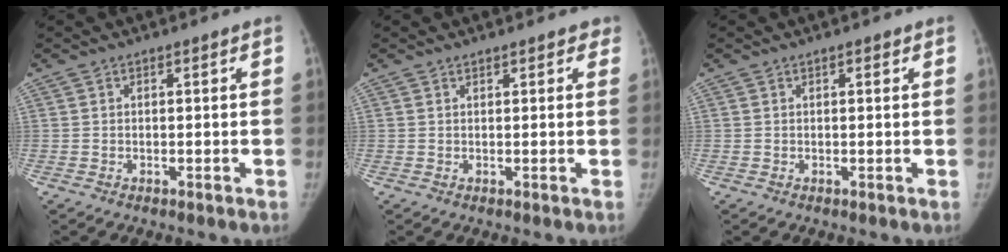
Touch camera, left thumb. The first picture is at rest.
{"total": 2.1, "force": [1.6, 1.1, 0.7], "torque": [0.014, -0.003, 0.014]}
{"total": 1.2, "force": [0.7, 0.6, 0.8], "torque": [-0.007, 0.000, 0.007]}